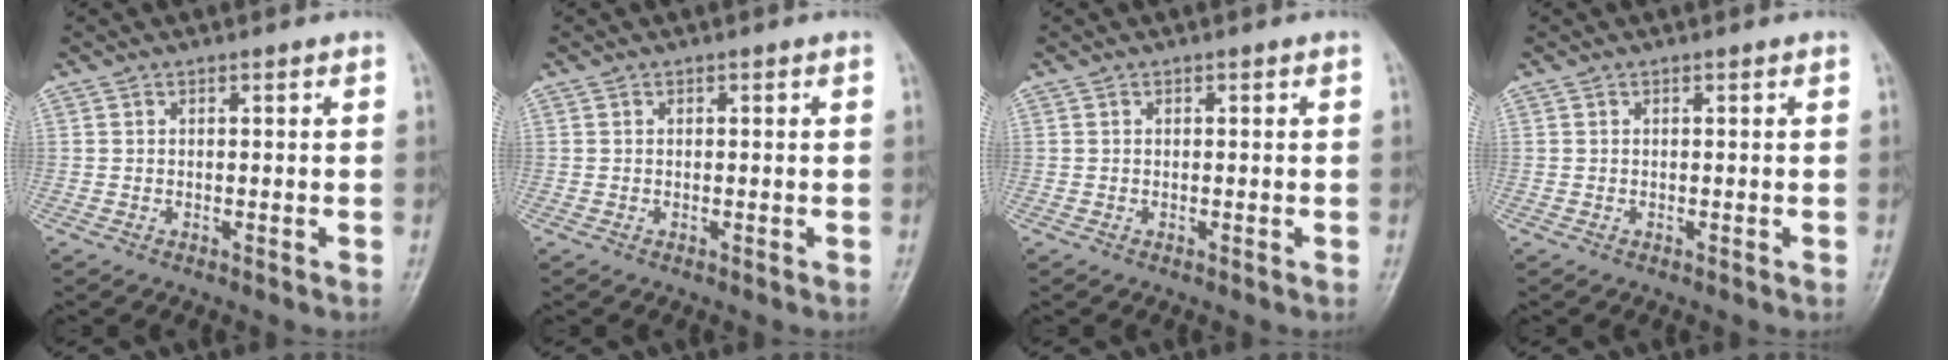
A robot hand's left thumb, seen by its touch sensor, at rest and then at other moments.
{"total": 0.0}
{"total": 0.0}
{"total": 0.0}